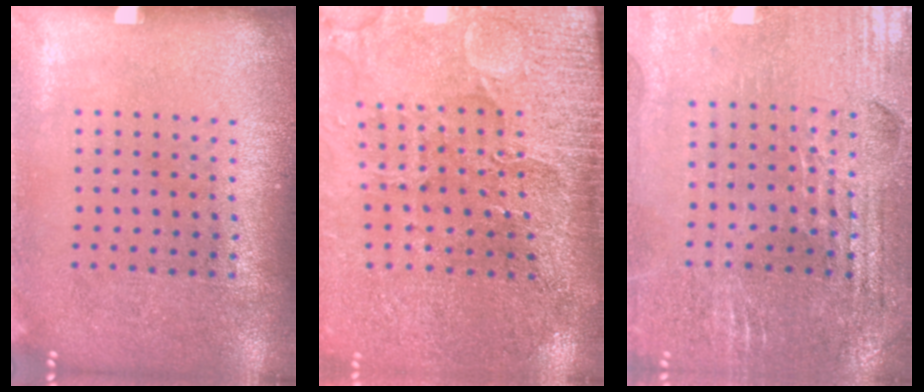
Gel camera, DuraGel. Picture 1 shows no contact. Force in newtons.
{"total": 3.5, "press": 3.4, "slide": 0.7}
{"total": 2.9, "press": 2.8, "slide": 0.5}